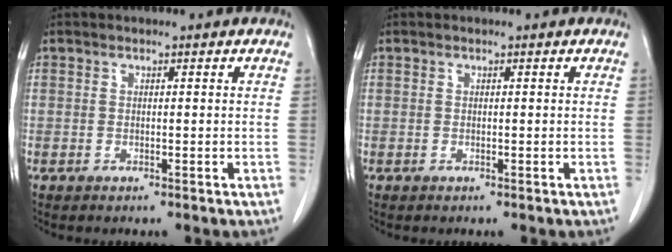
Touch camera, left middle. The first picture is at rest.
{"total": 0.0}